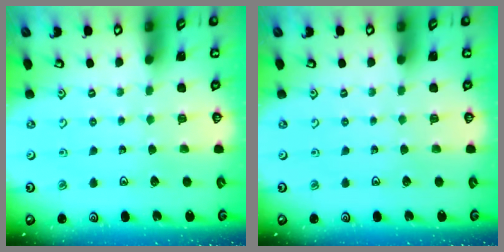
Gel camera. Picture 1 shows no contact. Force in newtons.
{"total": 0.0}